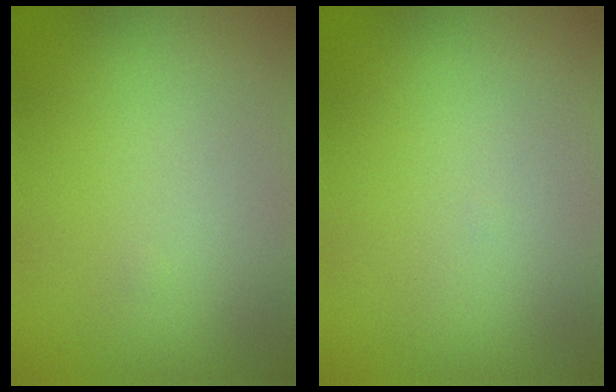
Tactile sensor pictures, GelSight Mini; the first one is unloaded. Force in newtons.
{"total": 0.0}